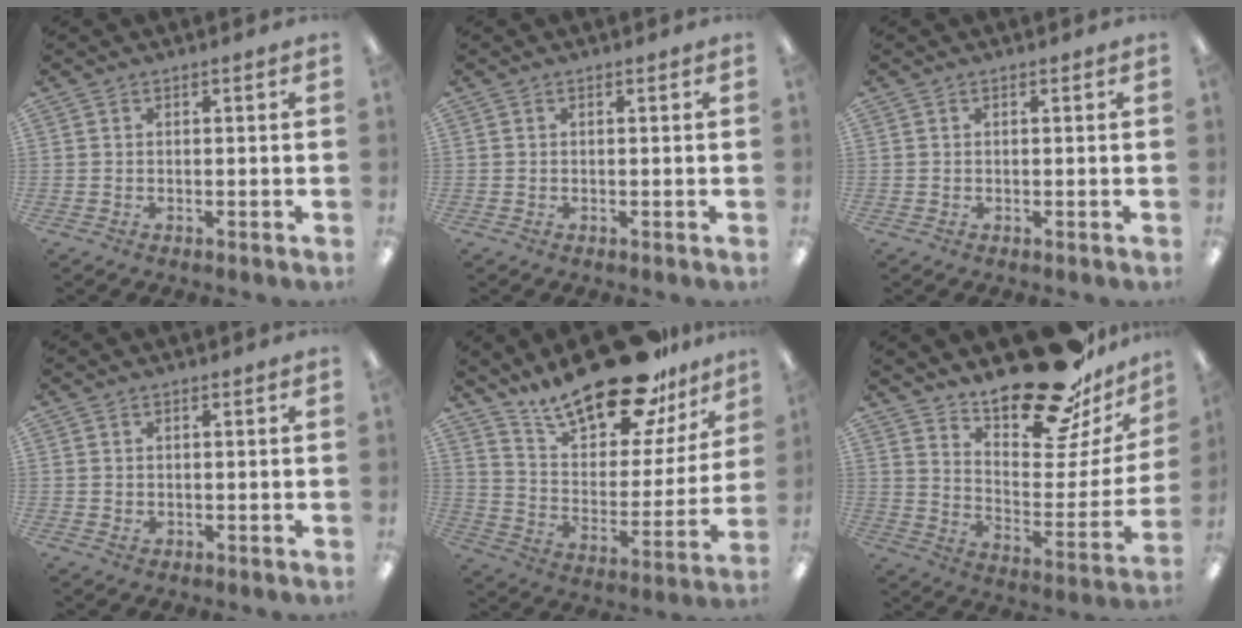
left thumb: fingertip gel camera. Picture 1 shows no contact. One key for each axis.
{"total": 0.0}
{"total": 0.0}
{"total": 0.9, "fx": 0.5, "fy": 0.7, "fz": 0.2, "tx": 0.003, "ty": 0.001, "tz": 0.006}
{"total": 24.7, "fx": 19.4, "fy": 9.2, "fz": 12.2, "tx": -0.196, "ty": -0.120, "tz": 0.333}
{"total": 22.9, "fx": 19.1, "fy": 7.2, "fz": 10.3, "tx": -0.135, "ty": -0.137, "tz": 0.320}